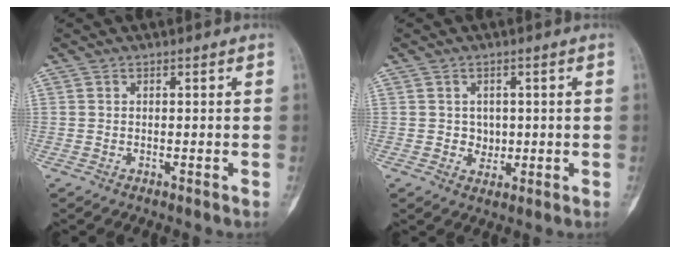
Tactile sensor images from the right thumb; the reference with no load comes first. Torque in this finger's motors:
{"motor_torque": [1.38, 1.42, 0.51, -0.45, 0.00]}